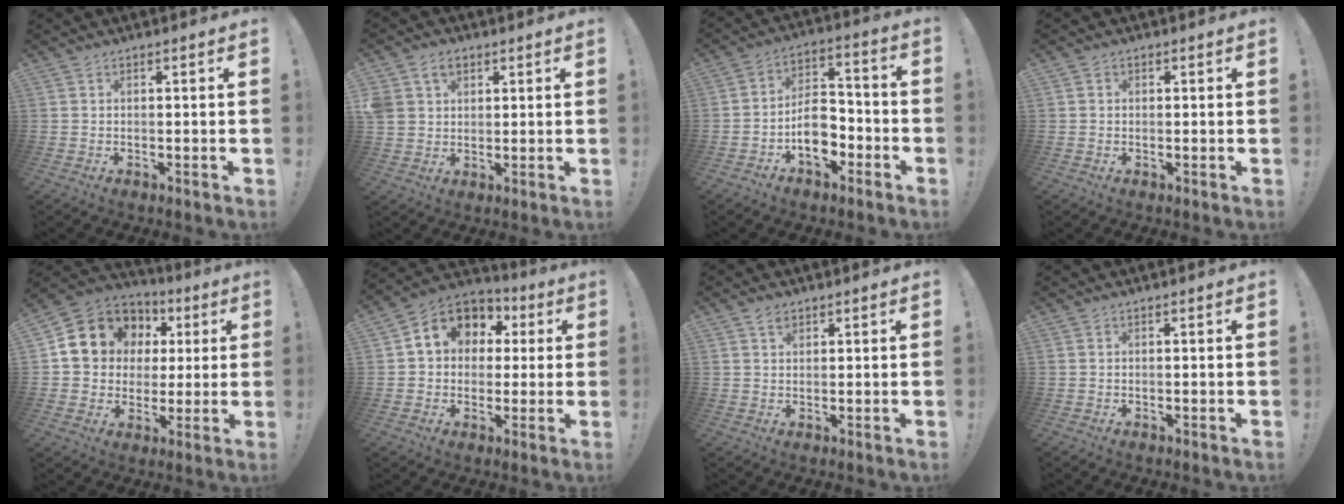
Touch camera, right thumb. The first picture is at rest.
{"total": 7.4, "force": [3.4, 5.6, 3.4], "torque": [-0.058, -0.002, 0.071]}
{"total": 11.4, "force": [-4.7, 7.5, 7.2], "torque": [-0.114, 0.031, -0.080]}
{"total": 0.9, "force": [-0.1, 0.9, 0.3], "torque": [-0.004, 0.003, -0.002]}
{"total": 13.3, "force": [4.6, 11.6, 4.4], "torque": [-0.061, -0.023, 0.105]}
{"total": 10.6, "force": [3.3, 8.8, 4.8], "torque": [-0.071, -0.015, 0.064]}
{"total": 2.1, "force": [1.5, 1.3, 0.9], "torque": [0.001, -0.010, 0.023]}
{"total": 0.0}